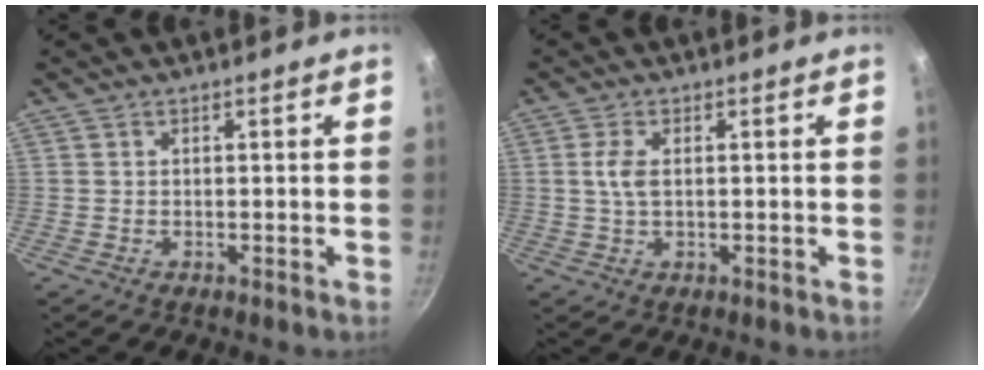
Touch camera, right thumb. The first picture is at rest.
{"total": 3.2, "force": [0.4, 1.5, 2.8], "torque": [-0.063, 0.003, 0.007]}